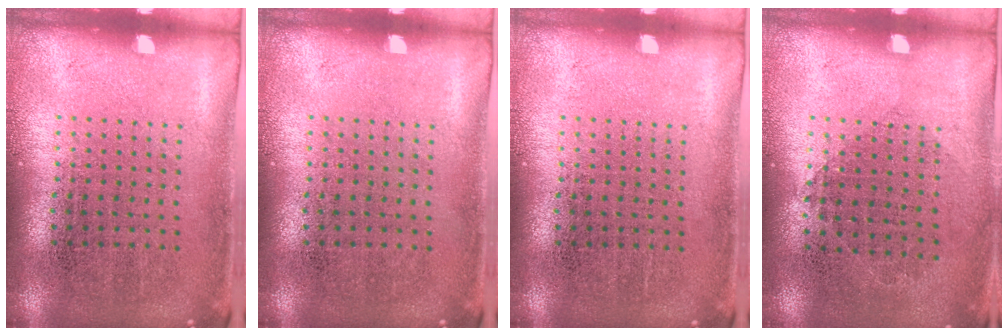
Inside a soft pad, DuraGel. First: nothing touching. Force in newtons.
{"total": 0.0}
{"total": 0.0}
{"total": 0.8, "press": 0.8, "slide": 0.3}